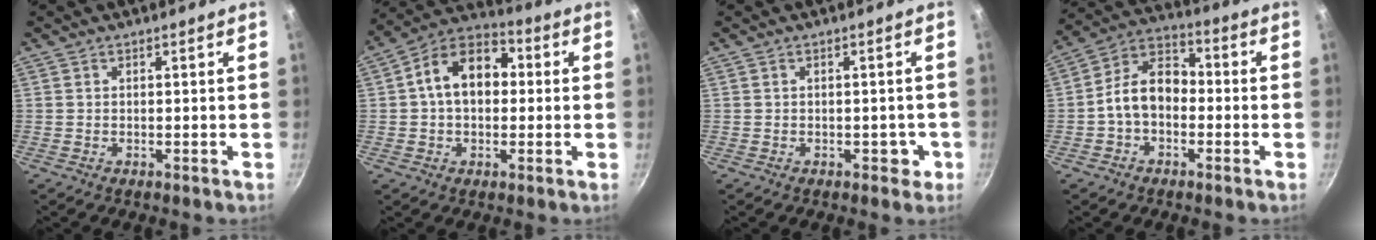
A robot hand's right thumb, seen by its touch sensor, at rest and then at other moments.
{"total": 13.3, "force": [1.4, 9.3, 9.5], "torque": [-0.117, 0.034, 0.001]}
{"total": 2.6, "force": [-0.8, 1.8, 1.6], "torque": [0.007, 0.016, -0.004]}
{"total": 10.2, "force": [-1.8, 7.1, 7.1], "torque": [-0.092, 0.041, -0.052]}